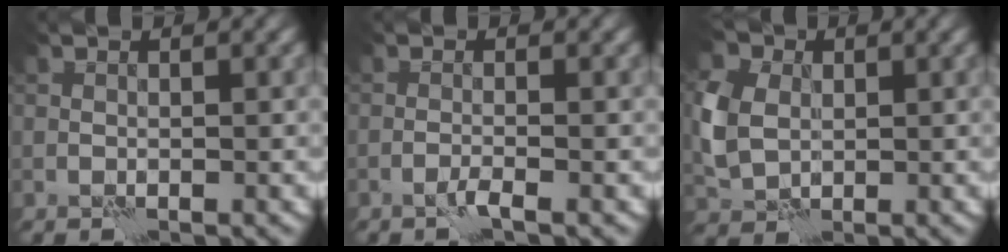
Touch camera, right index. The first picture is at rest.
{"total": 0.9, "force": [-0.6, -0.4, 0.6], "torque": [-0.013, 0.003, -0.014]}
{"total": 5.5, "force": [0.6, 4.3, 3.4], "torque": [-0.094, 0.000, 0.008]}